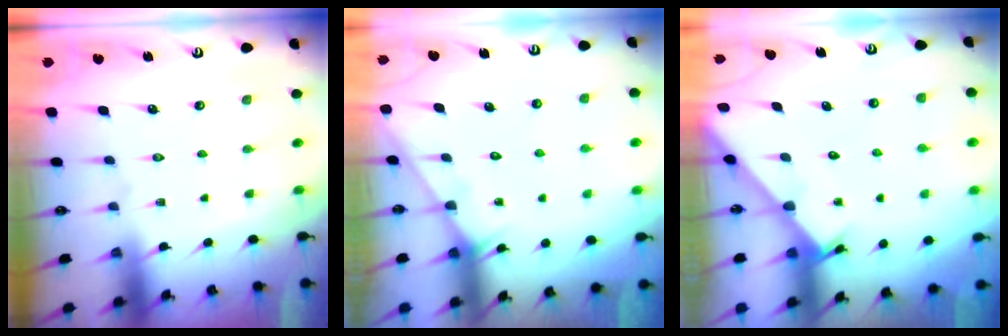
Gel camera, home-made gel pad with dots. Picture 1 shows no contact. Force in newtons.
{"total": 3.8, "press": 3.8, "slide": 0.3}
{"total": 1.2, "press": 1.2, "slide": 0.1}